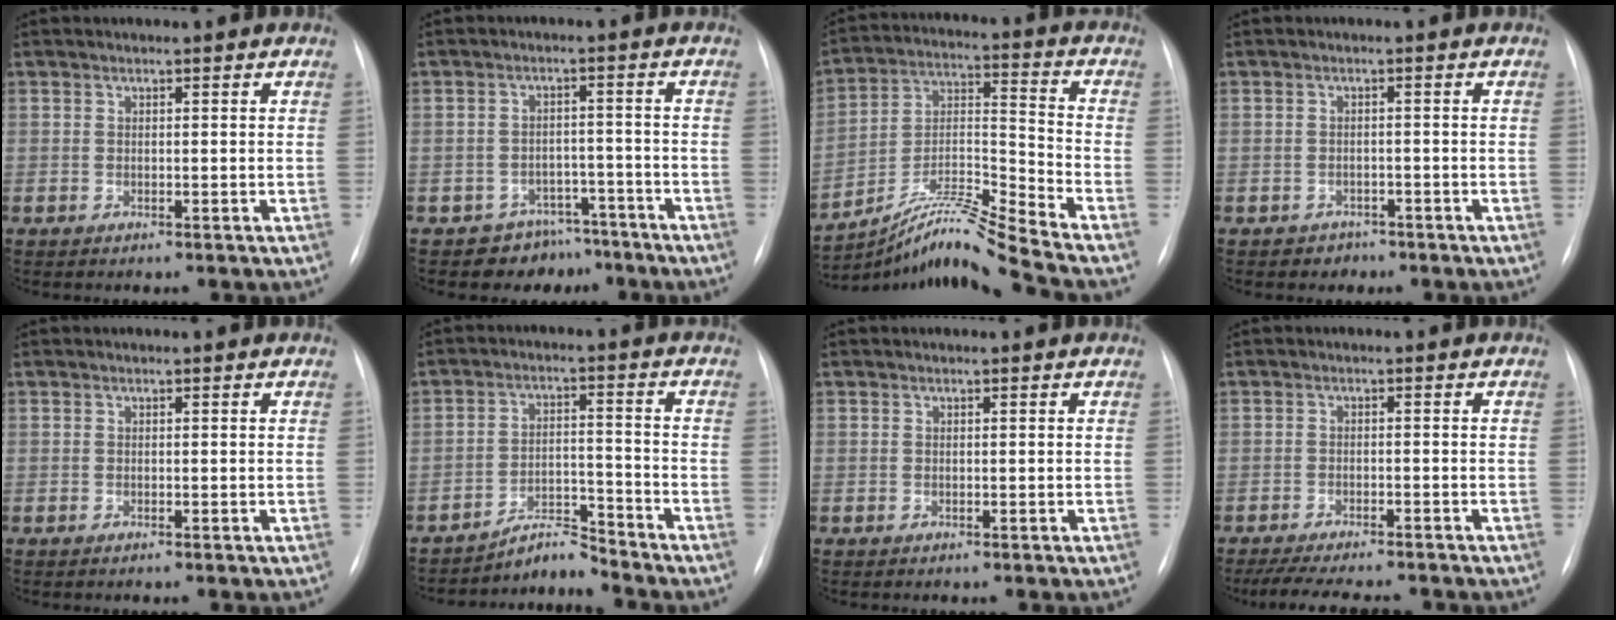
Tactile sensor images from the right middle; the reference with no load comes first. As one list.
[{"total": 6.1, "force": [-4.8, 3.7, -0.3], "torque": [0.019, 0.035, -0.070]}, {"total": 12.7, "force": [-11.3, -3.1, 4.8], "torque": [-0.091, 0.015, -0.204]}, {"total": 2.1, "force": [-1.4, 1.6, -0.3], "torque": [-0.003, 0.010, -0.020]}, {"total": 0.0}, {"total": 5.0, "force": [-5.0, -0.3, -0.3], "torque": [0.002, 0.008, -0.082]}, {"total": 0.0}, {"total": 11.0, "force": [-9.7, 2.0, 4.8], "torque": [-0.073, -0.008, -0.137]}]